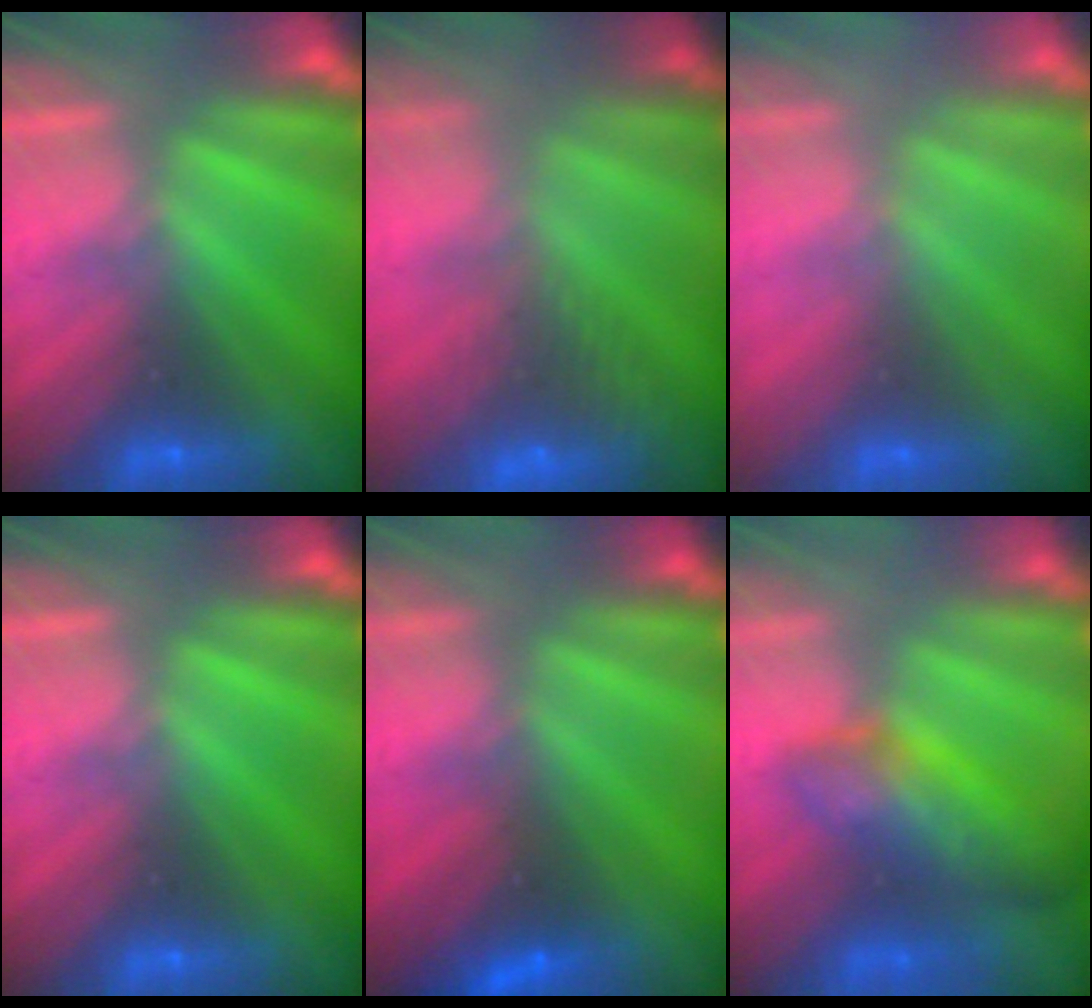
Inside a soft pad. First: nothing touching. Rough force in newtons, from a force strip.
{"total": 8.1}
{"total": 2.6}
{"total": 0.0}
{"total": 7.7}
{"total": 8.2}